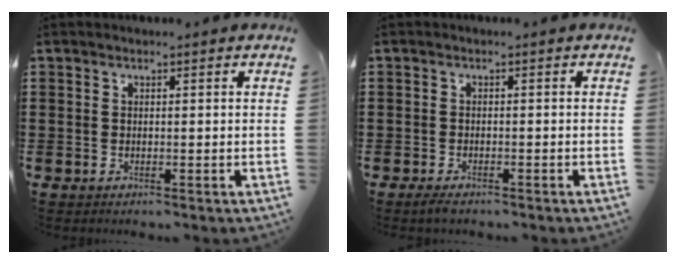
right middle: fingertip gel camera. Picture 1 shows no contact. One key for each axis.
{"total": 1.3, "fx": -1.1, "fy": 0.4, "fz": 0.5, "tx": -0.012, "ty": -0.002, "tz": -0.021}